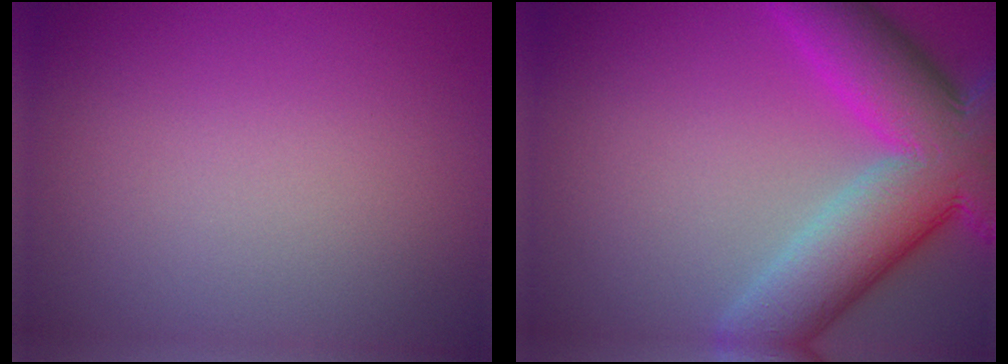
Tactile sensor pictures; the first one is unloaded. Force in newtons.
{"total": 12.3, "press": 12.3, "slide": 0.8}